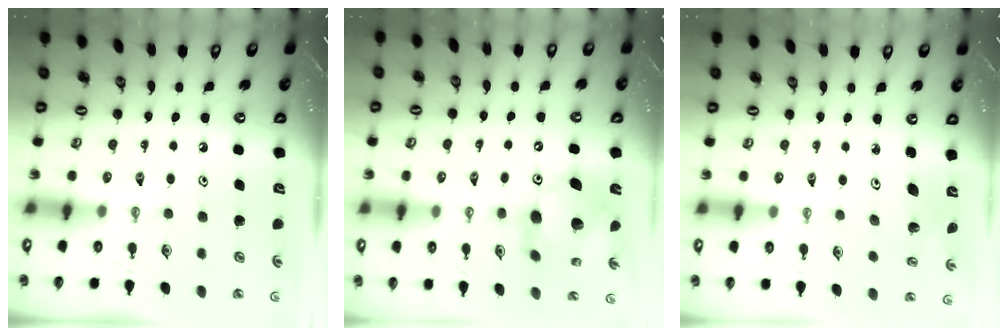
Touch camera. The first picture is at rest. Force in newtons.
{"total": 14.4, "press": 14.3, "slide": 1.4}
{"total": 3.4, "press": 3.2, "slide": 1.3}